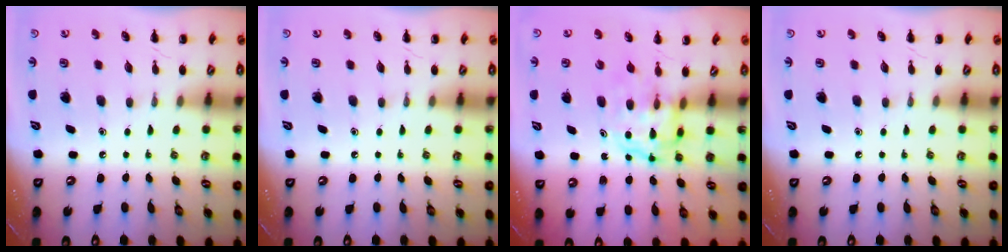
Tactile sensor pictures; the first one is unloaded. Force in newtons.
{"total": 0.0}
{"total": 4.0, "press": 4.0, "slide": 0.4}
{"total": 0.0}